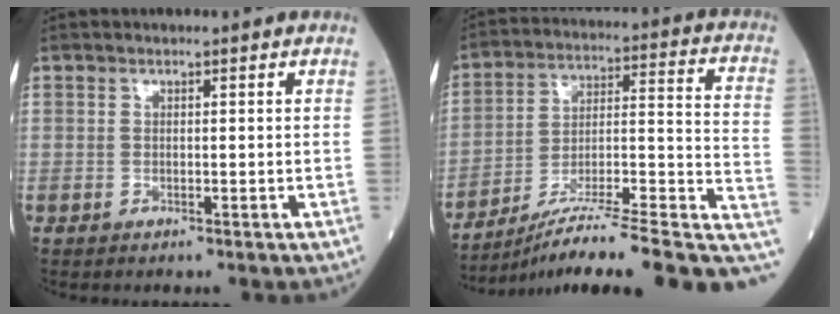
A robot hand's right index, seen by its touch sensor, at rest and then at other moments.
{"total": 22.6, "force": [-14.6, 2.2, 17.1], "torque": [-0.194, 0.029, -0.231]}